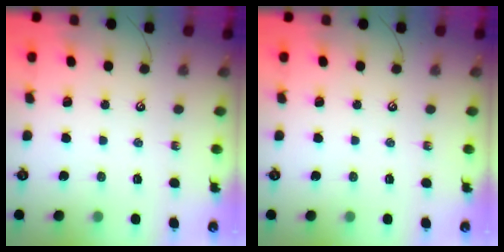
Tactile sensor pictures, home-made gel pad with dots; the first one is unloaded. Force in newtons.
{"total": 0.0}